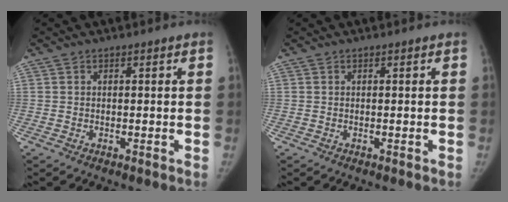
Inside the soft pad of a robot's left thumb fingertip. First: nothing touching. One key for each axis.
{"total": 0.0}